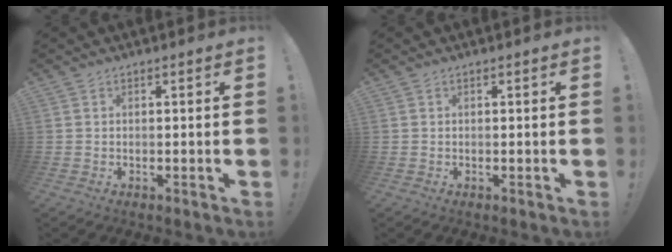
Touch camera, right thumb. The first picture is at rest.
{"total": 0.0}